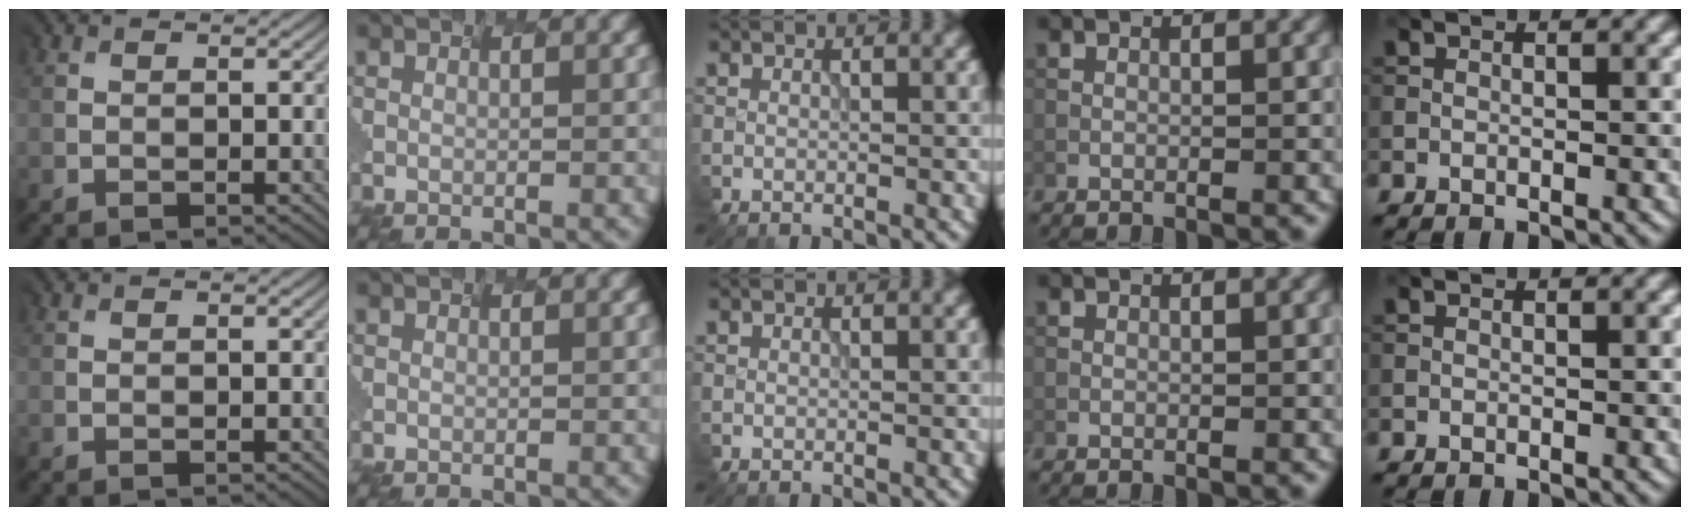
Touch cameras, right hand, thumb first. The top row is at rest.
{}